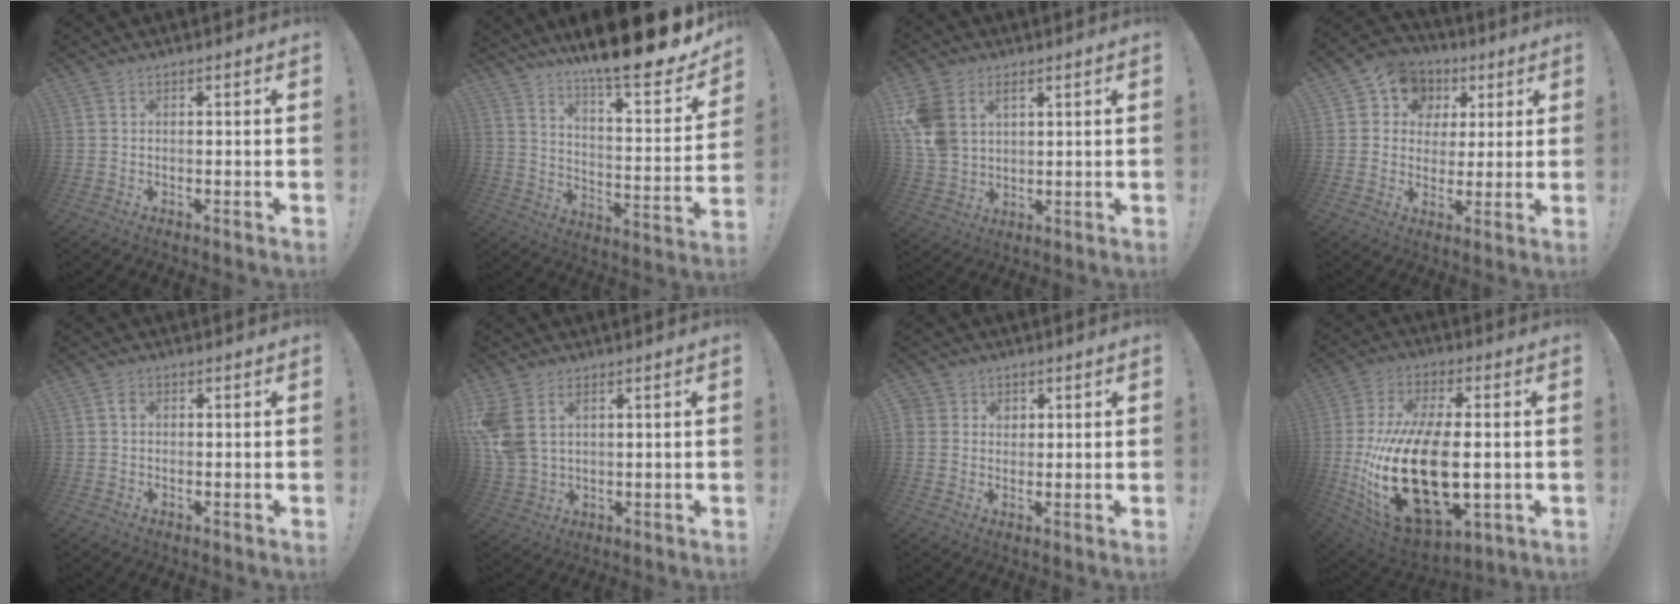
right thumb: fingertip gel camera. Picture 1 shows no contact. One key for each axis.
{"total": 16.5, "fx": 13.5, "fy": 1.7, "fz": 9.4, "tx": -0.145, "ty": -0.120, "tz": 0.217}
{"total": 10.0, "fx": 4.4, "fy": 7.2, "fz": 5.3, "tx": -0.112, "ty": -0.016, "tz": 0.087}
{"total": 10.5, "fx": 3.3, "fy": 9.5, "fz": 3.0, "tx": -0.043, "ty": -0.013, "tz": 0.068}
{"total": 0.9, "fx": 0.5, "fy": 0.3, "fz": 0.6, "tx": -0.003, "ty": -0.001, "tz": 0.007}
{"total": 8.1, "fx": 3.7, "fy": 5.1, "fz": 5.1, "tx": -0.107, "ty": -0.017, "tz": 0.074}
{"total": 4.0, "fx": 1.5, "fy": 3.7, "fz": 0.7, "tx": -0.011, "ty": -0.006, "tz": 0.028}
{"total": 28.8, "fx": -2.4, "fy": 15.0, "fz": 24.5, "tx": -0.484, "ty": -0.011, "tz": -0.025}